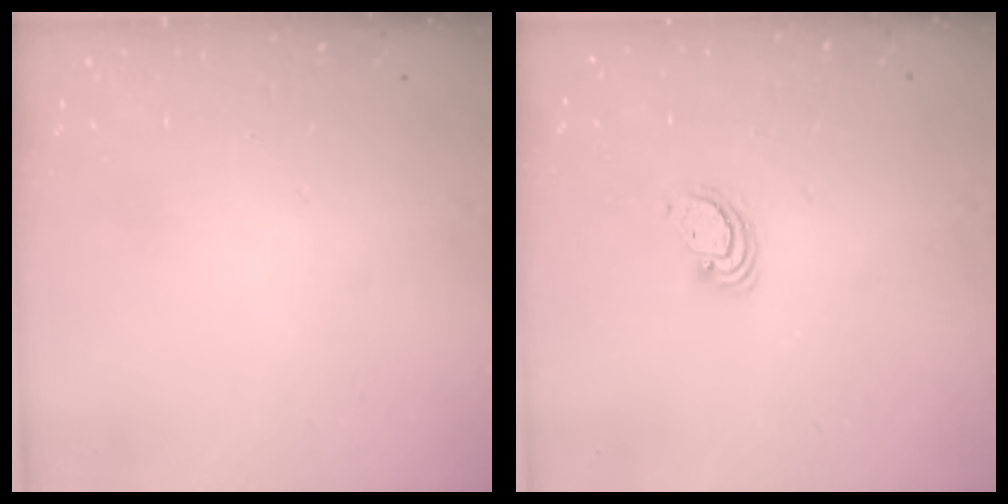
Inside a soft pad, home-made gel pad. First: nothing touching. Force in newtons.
{"total": 2.9, "press": 2.9, "slide": 0.3}